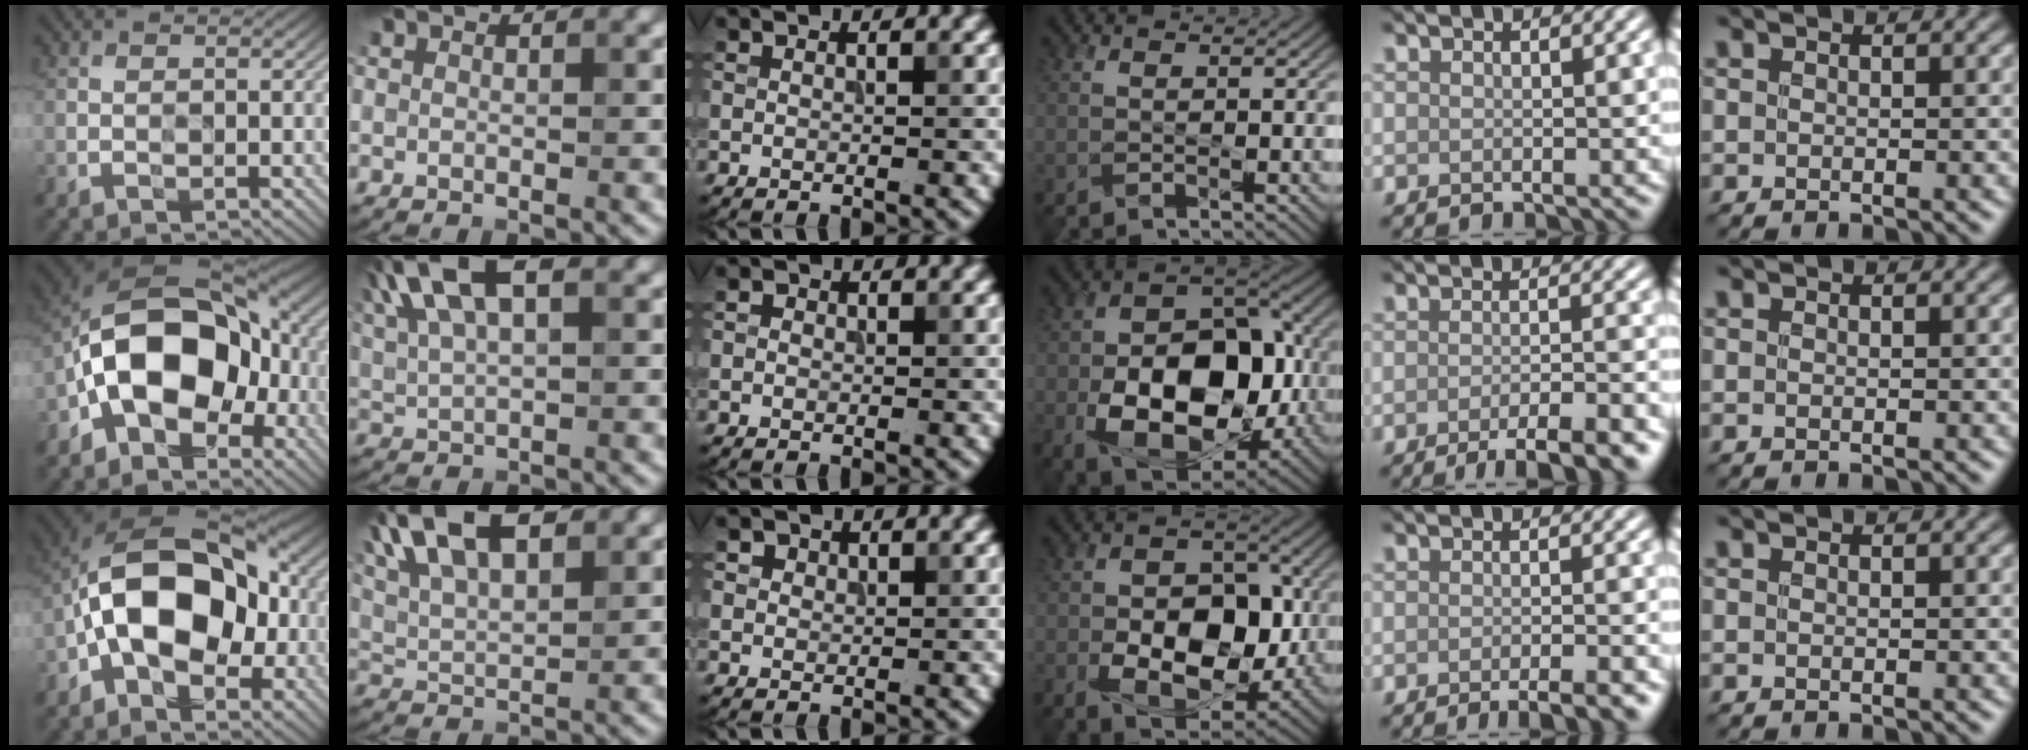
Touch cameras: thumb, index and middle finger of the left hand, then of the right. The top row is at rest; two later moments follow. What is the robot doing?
{"motion": "wipe", "object": "bowl"}